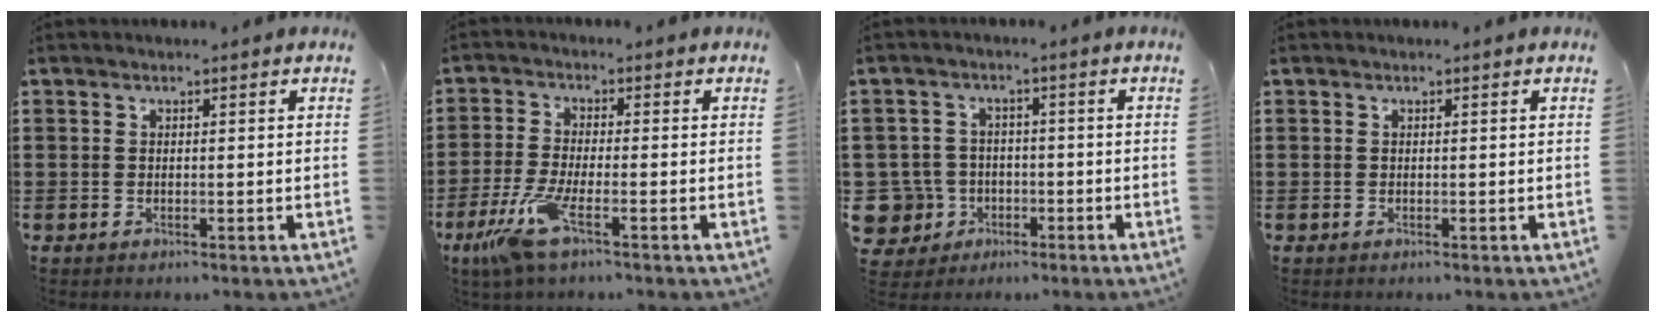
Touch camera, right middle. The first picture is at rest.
{"total": 6.6, "force": [-3.6, 1.1, 5.5], "torque": [-0.137, -0.021, -0.071]}
{"total": 7.5, "force": [-2.2, 6.7, 2.8], "torque": [-0.119, -0.002, -0.047]}
{"total": 0.0}